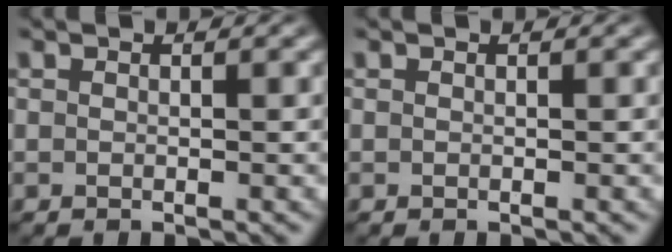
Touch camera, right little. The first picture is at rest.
{"total": 0.0}